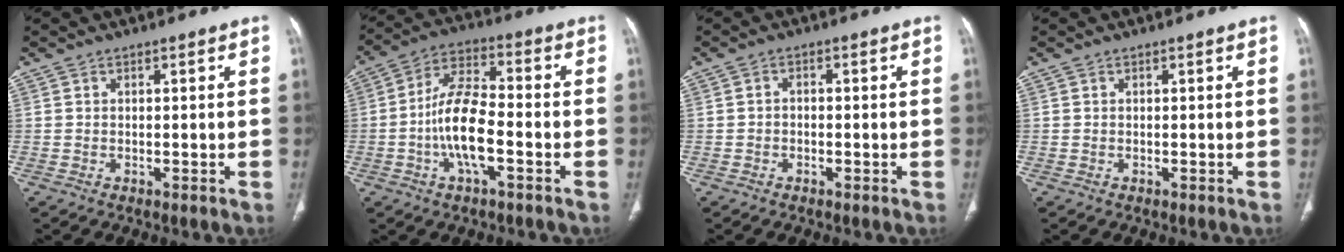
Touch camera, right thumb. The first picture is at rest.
{"total": 11.8, "force": [-3.2, 4.5, 10.4], "torque": [-0.203, 0.030, -0.064]}
{"total": 1.2, "force": [-0.4, 0.9, 0.6], "torque": [-0.006, 0.005, -0.009]}
{"total": 0.0}